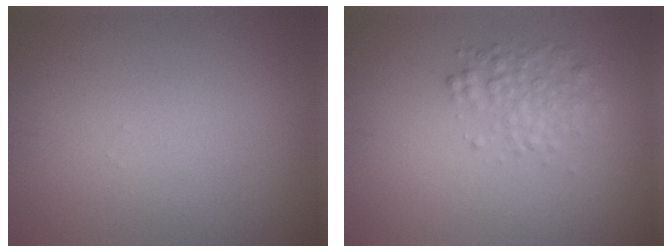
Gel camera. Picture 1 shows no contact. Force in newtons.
{"total": 2.4, "press": 2.4, "slide": 0.1}